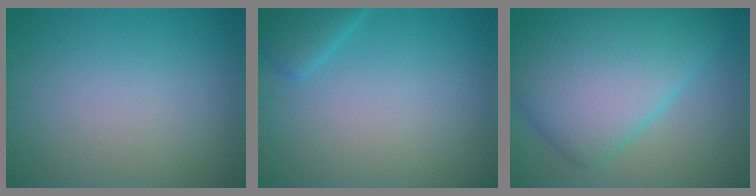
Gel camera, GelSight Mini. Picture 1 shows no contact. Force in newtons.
{"total": 2.0, "press": 2.0, "slide": 0.1}
{"total": 10.4, "press": 10.4, "slide": 0.2}